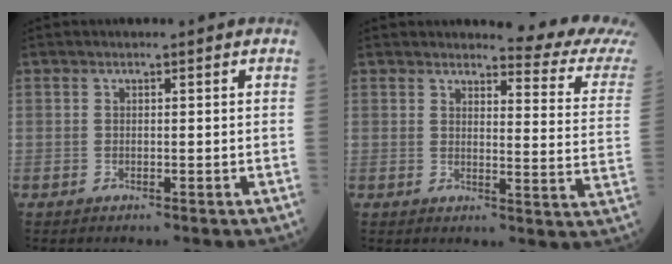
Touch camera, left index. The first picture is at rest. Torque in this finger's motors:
{"motor_torque": [0.34, -0.39, 0.06, 0.03]}